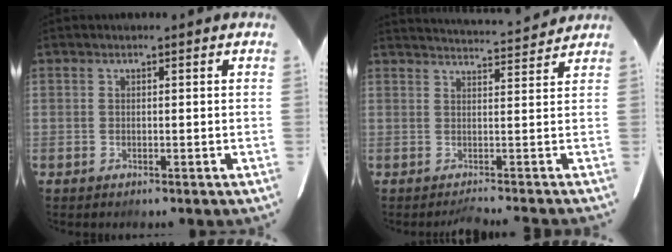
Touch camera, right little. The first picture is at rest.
{"total": 8.8, "force": [6.7, -0.5, 5.6], "torque": [-0.120, 0.041, 0.078]}